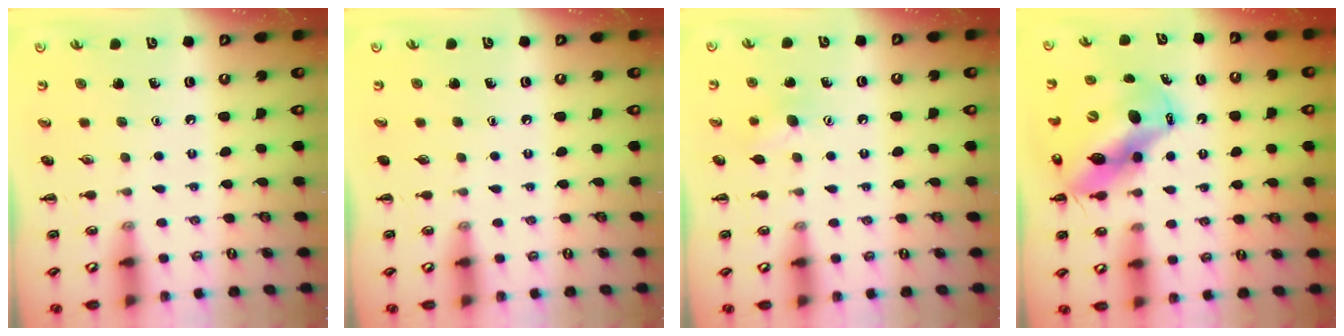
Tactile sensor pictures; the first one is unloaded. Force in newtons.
{"total": 0.0}
{"total": 7.5, "press": 7.3, "slide": 1.6}
{"total": 13.8, "press": 13.2, "slide": 4.0}